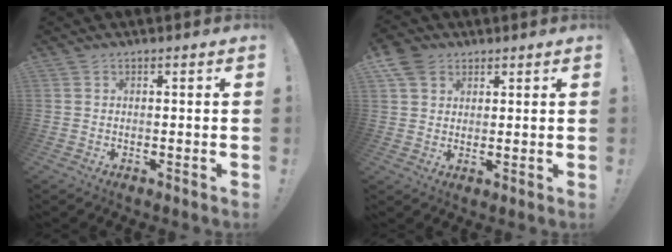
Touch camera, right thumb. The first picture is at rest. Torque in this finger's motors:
{"motor_torque": [0.35, 0.44, 0.23, -0.11, -0.03]}